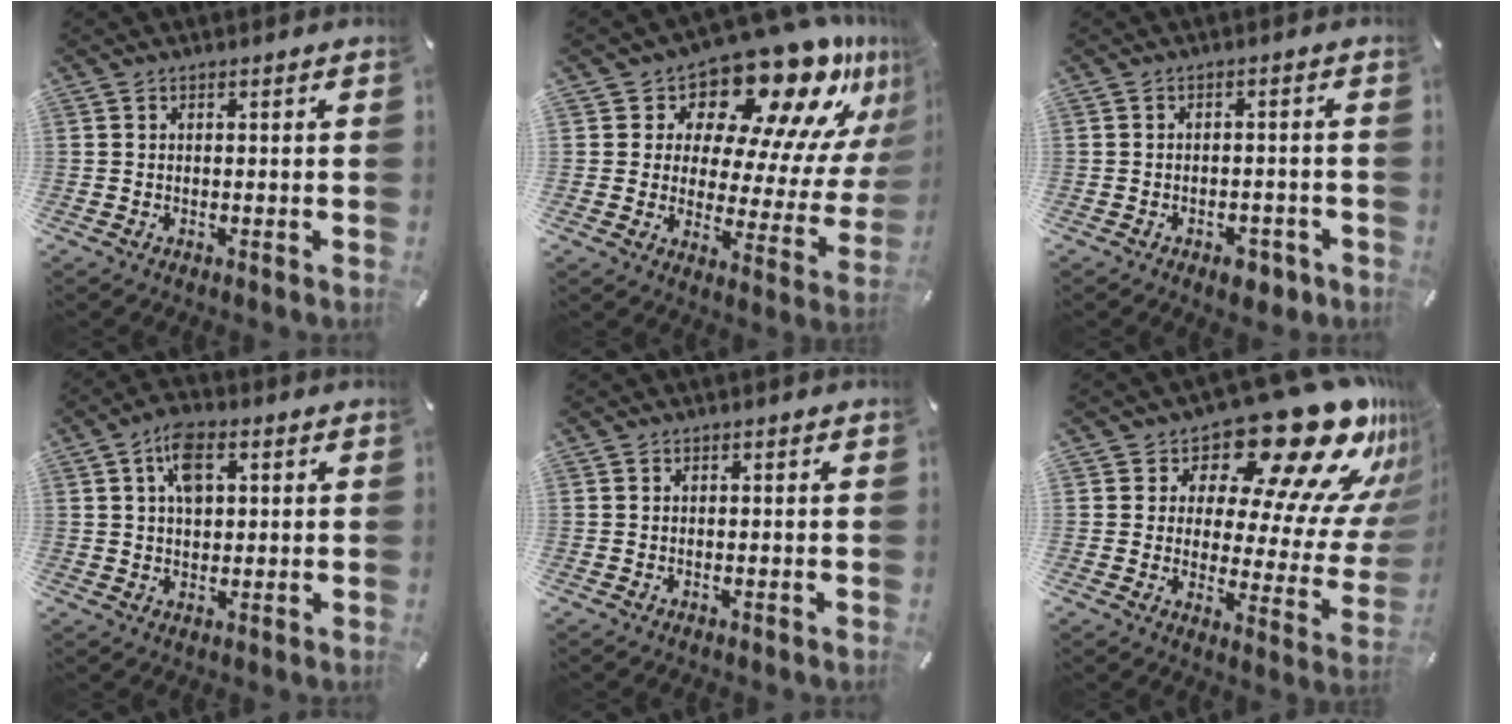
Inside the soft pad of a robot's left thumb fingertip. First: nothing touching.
{"total": 19.8, "force": [14.9, 8.1, 10.3], "torque": [-0.132, -0.137, 0.241]}
{"total": 4.6, "force": [-2.9, 2.5, 2.5], "torque": [-0.033, 0.020, -0.050]}
{"total": 7.3, "force": [2.4, 4.9, 4.9], "torque": [-0.078, 0.006, 0.041]}
{"total": 0.0}
{"total": 24.4, "force": [16.1, 10.2, 15.2], "torque": [-0.200, -0.133, 0.267]}